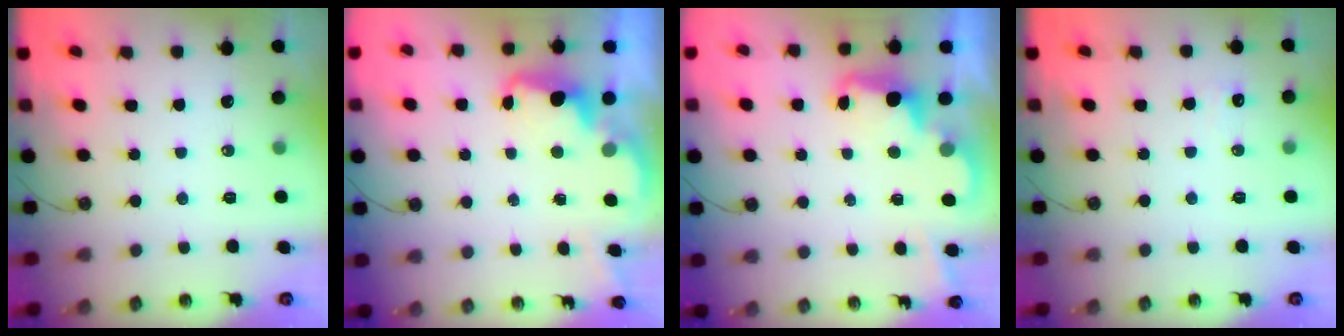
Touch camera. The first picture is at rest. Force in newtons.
{"total": 2.5, "press": 2.4, "slide": 0.5}
{"total": 2.5, "press": 2.4, "slide": 0.6}
{"total": 5.0, "press": 4.8, "slide": 1.2}